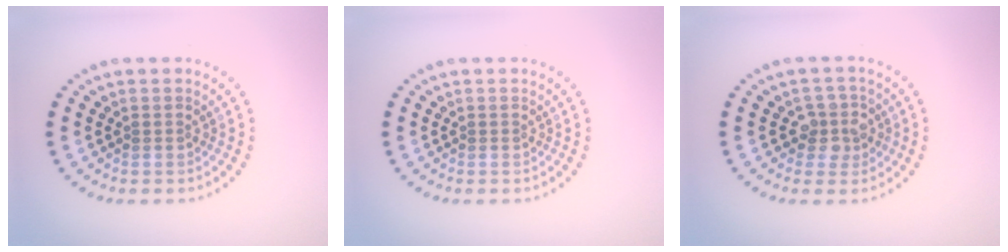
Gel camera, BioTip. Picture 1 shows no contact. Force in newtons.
{"total": 0.0}
{"total": 2.6, "press": 2.2, "slide": 1.3}